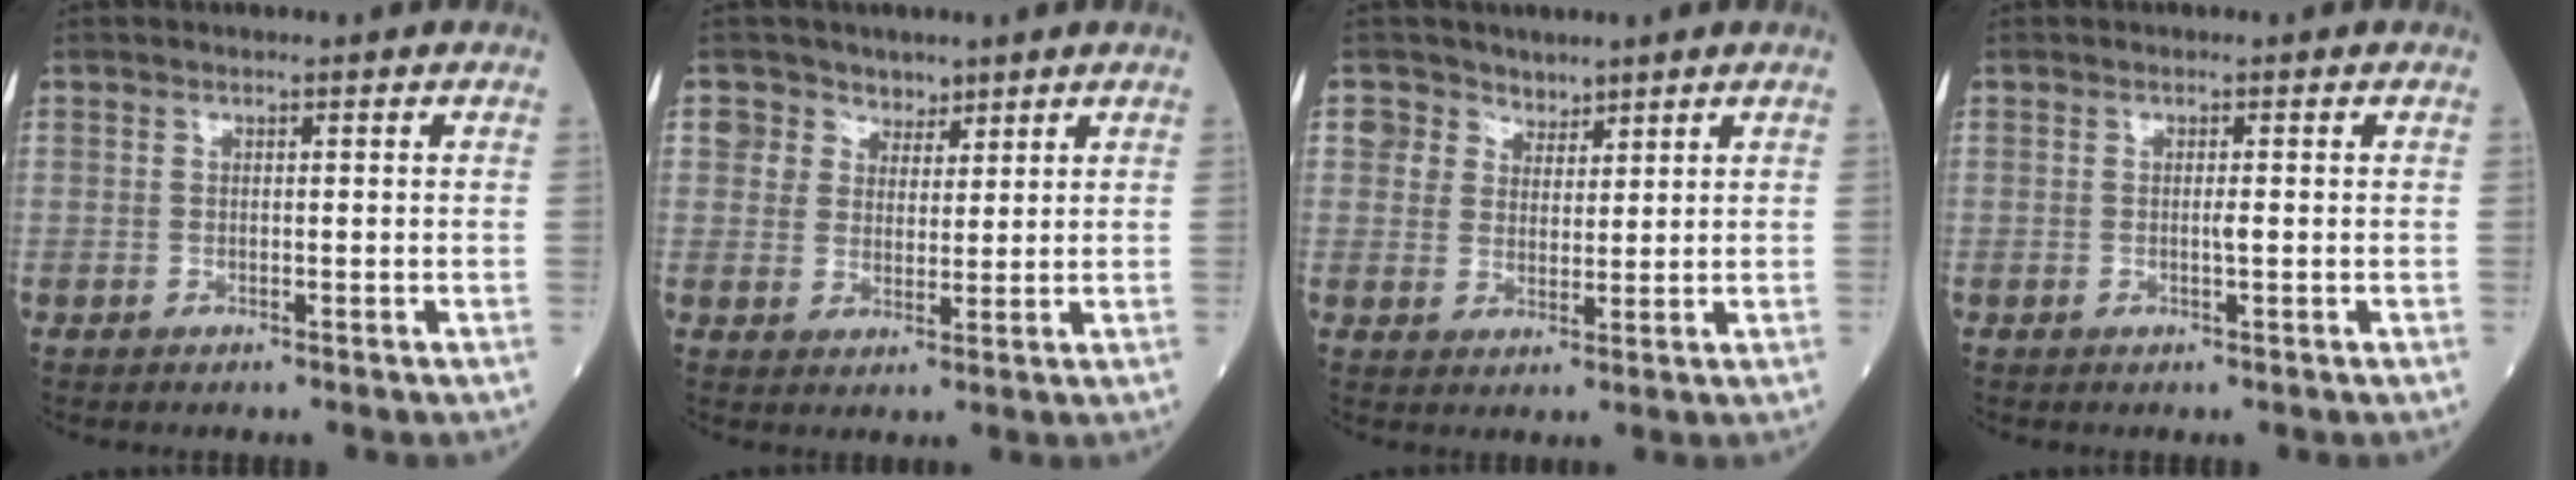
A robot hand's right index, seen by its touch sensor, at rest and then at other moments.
{"total": 4.3, "force": [2.9, 3.1, -0.6], "torque": [0.027, -0.004, 0.043]}
{"total": 3.8, "force": [2.8, 2.5, -0.6], "torque": [0.026, -0.003, 0.044]}
{"total": 0.8, "force": [-0.1, 0.0, 0.8], "torque": [-0.015, 0.000, -0.003]}